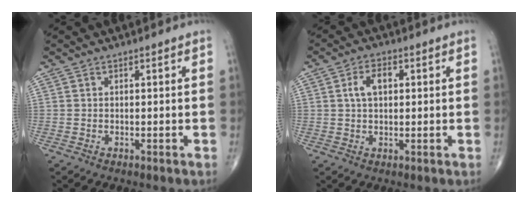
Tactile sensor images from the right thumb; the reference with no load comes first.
{"total": 4.8, "force": [1.0, 2.8, 3.8], "torque": [-0.069, 0.010, 0.015]}